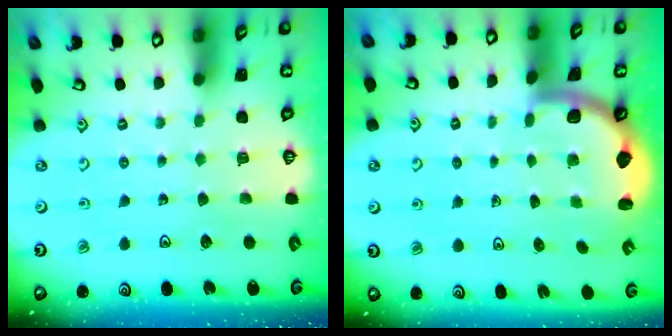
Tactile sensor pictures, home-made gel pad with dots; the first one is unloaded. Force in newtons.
{"total": 1.6, "press": 1.6, "slide": 0.1}